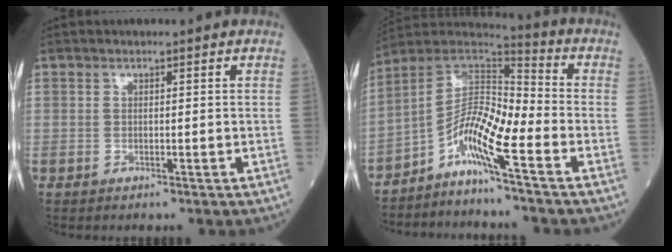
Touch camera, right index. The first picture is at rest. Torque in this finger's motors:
{"motor_torque": [1.07, -1.07, 0.40, 0.14]}